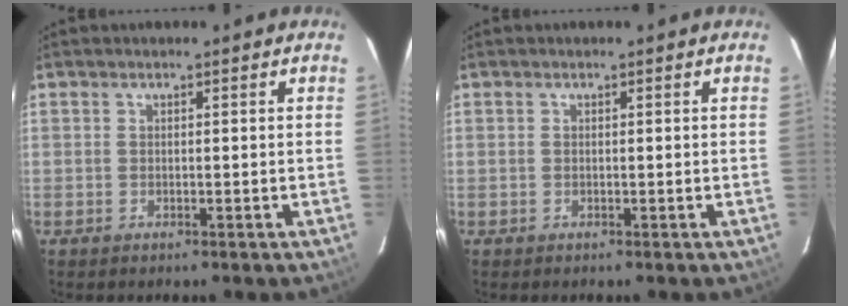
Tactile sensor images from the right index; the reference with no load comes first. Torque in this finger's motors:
{"motor_torque": [0.00, 0.00, 0.00, 0.00]}